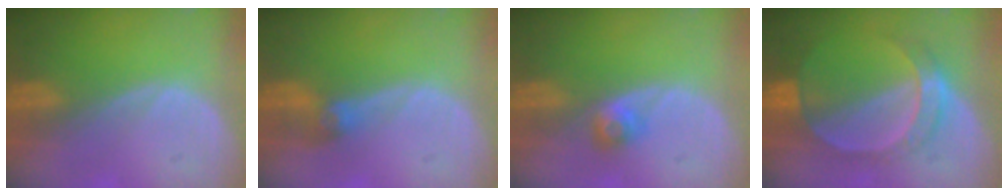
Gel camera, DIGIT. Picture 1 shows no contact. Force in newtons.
{"total": 3.0, "press": 2.6, "slide": 1.4}
{"total": 2.5, "press": 2.2, "slide": 1.2}
{"total": 7.3, "press": 6.4, "slide": 3.4}